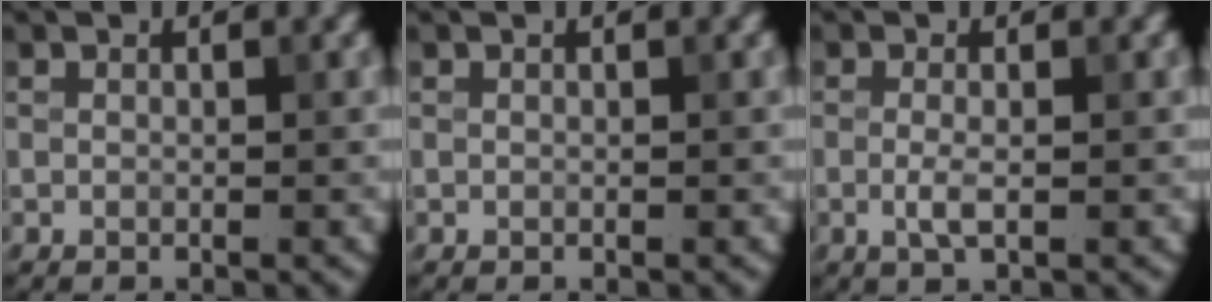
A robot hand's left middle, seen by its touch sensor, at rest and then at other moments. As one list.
[{"total": 0.0}, {"total": 1.7, "force": [-0.3, 0.5, 1.6], "torque": [-0.035, -0.004, -0.009]}]